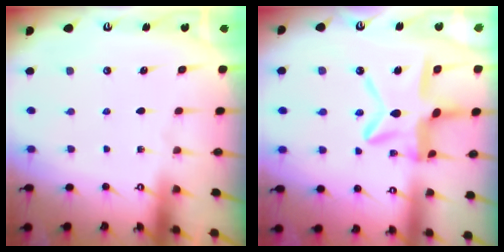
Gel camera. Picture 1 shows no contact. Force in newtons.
{"total": 13.2, "press": 13.2, "slide": 1.2}